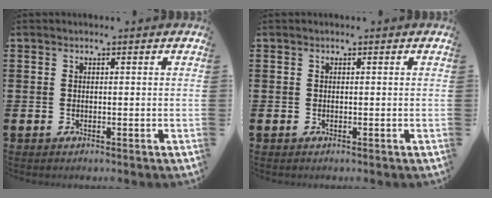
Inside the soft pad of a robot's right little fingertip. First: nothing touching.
{"total": 0.0}